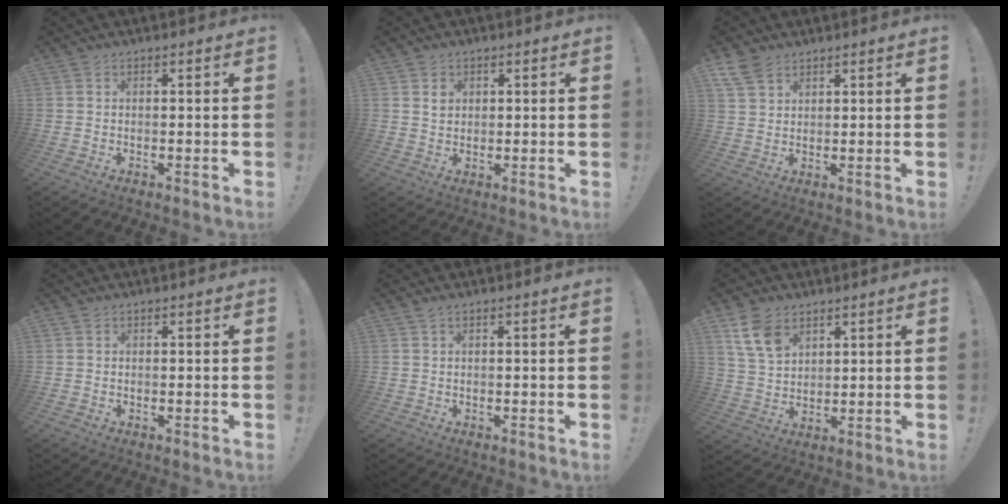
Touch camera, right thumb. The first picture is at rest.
{"total": 2.4, "force": [1.2, 2.0, 0.6], "torque": [0.012, -0.009, 0.016]}
{"total": 6.0, "force": [4.1, 3.5, 2.5], "torque": [-0.050, -0.012, 0.082]}
{"total": 0.5, "force": [0.4, 0.4, -0.1], "torque": [0.002, 0.000, 0.007]}
{"total": 0.9, "force": [0.5, 0.1, 0.8], "torque": [-0.023, 0.003, 0.010]}
{"total": 9.6, "force": [5.6, 6.1, 4.8], "torque": [-0.088, -0.021, 0.113]}